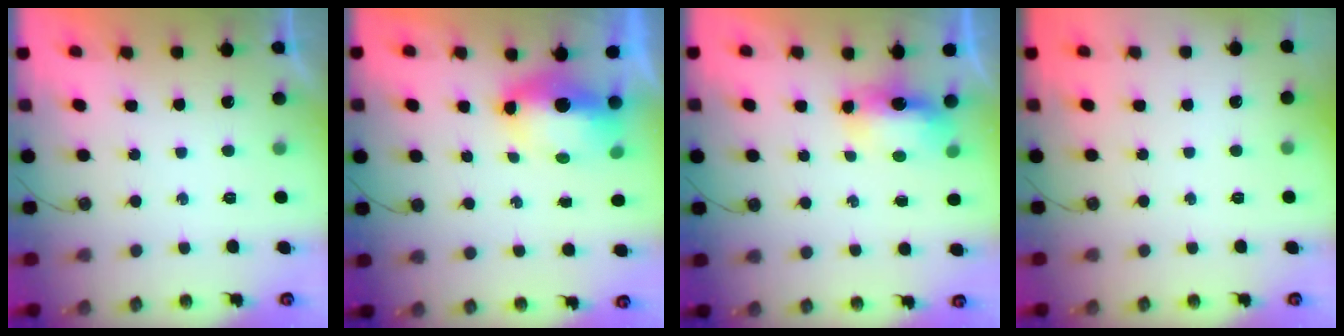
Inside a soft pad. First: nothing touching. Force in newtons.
{"total": 7.8, "press": 7.7, "slide": 1.4}
{"total": 7.0, "press": 7.0, "slide": 0.5}
{"total": 0.0}